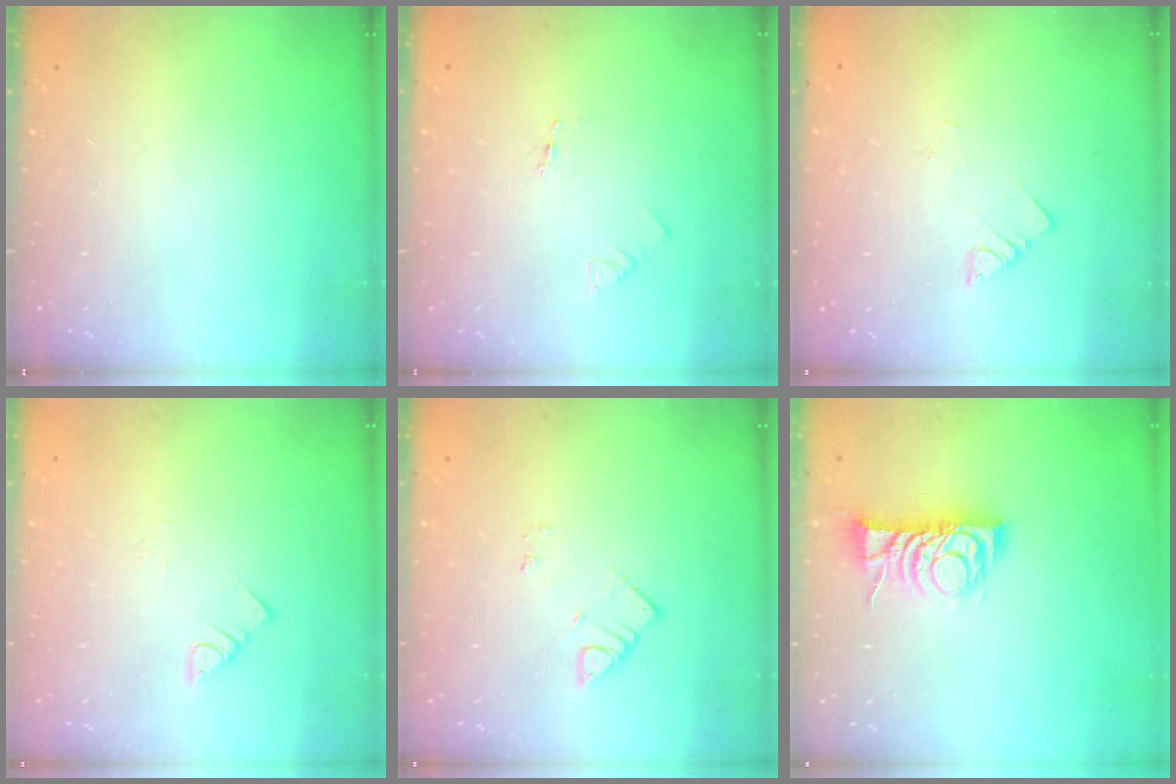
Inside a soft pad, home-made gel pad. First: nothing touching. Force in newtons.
{"total": 1.6, "press": 1.6, "slide": 0.1}
{"total": 2.9, "press": 2.8, "slide": 0.6}
{"total": 1.5, "press": 1.5, "slide": 0.3}
{"total": 2.5, "press": 2.5, "slide": 0.3}
{"total": 9.5, "press": 9.5, "slide": 0.6}